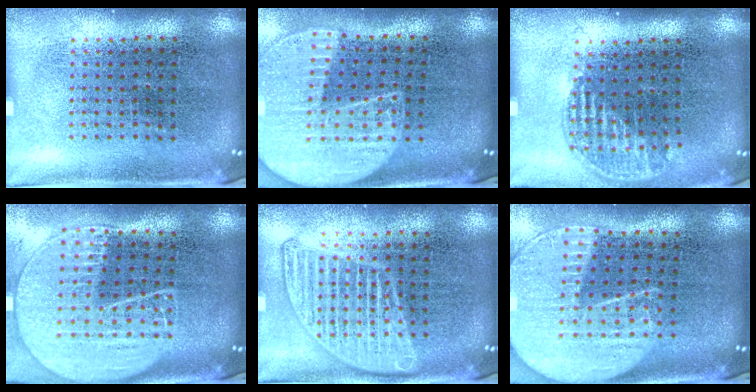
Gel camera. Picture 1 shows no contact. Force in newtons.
{"total": 2.3, "press": 2.0, "slide": 1.2}
{"total": 1.2, "press": 1.0, "slide": 0.6}
{"total": 2.0, "press": 1.8, "slide": 1.0}
{"total": 2.5, "press": 2.5, "slide": 0.2}
{"total": 2.2, "press": 1.9, "slide": 1.0}